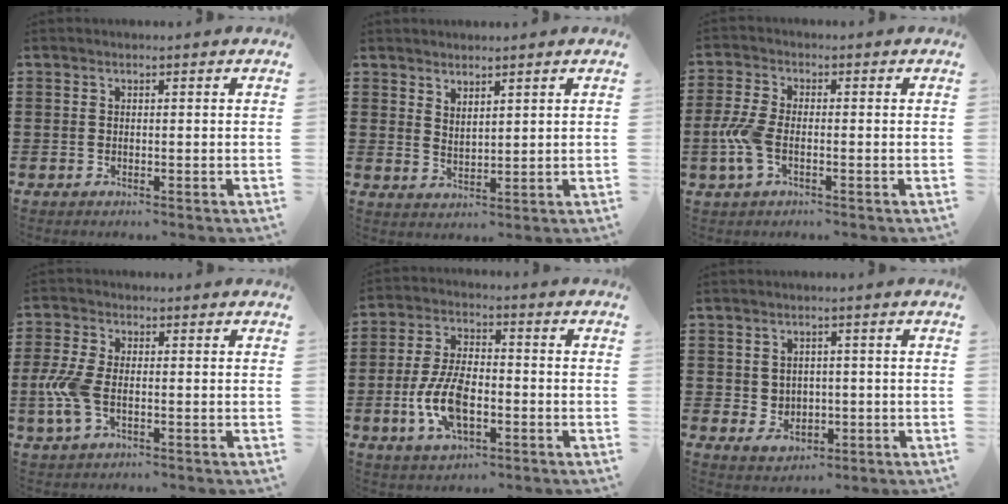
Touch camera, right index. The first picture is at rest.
{"total": 2.2, "force": [2.1, 0.2, -0.3], "torque": [0.001, 0.001, 0.042]}
{"total": 5.0, "force": [-1.2, 2.3, 4.2], "torque": [-0.107, -0.005, -0.029]}
{"total": 5.6, "force": [-1.0, 2.6, 4.9], "torque": [-0.126, -0.010, -0.025]}
{"total": 9.1, "force": [-2.5, 4.3, 7.6], "torque": [-0.173, -0.003, -0.049]}
{"total": 2.5, "force": [0.6, 2.4, 0.3], "torque": [-0.011, 0.006, 0.007]}